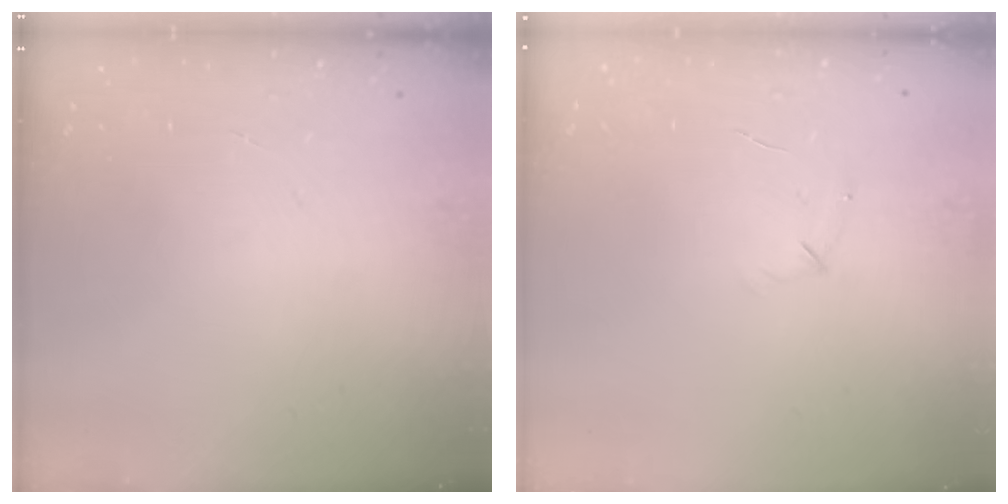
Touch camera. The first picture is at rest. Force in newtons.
{"total": 4.3, "press": 4.1, "slide": 1.1}